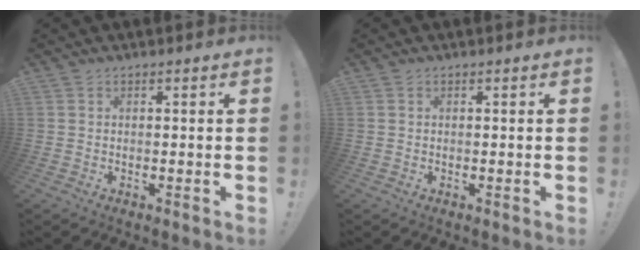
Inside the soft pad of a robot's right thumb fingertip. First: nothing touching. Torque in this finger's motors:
{"motor_torque": [-0.27, 0.29, 0.31, -0.21, -0.05]}